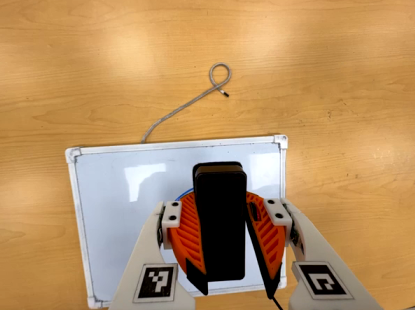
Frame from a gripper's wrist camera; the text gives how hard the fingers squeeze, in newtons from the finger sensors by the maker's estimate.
{"total": 10.6, "left": 10.1, "right": 11.1}